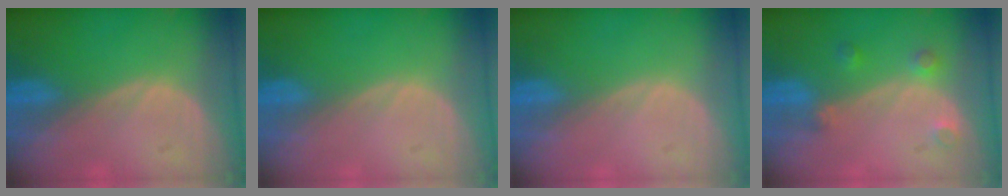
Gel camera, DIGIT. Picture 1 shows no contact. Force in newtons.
{"total": 0.0}
{"total": 0.0}
{"total": 3.0, "press": 2.8, "slide": 1.1}